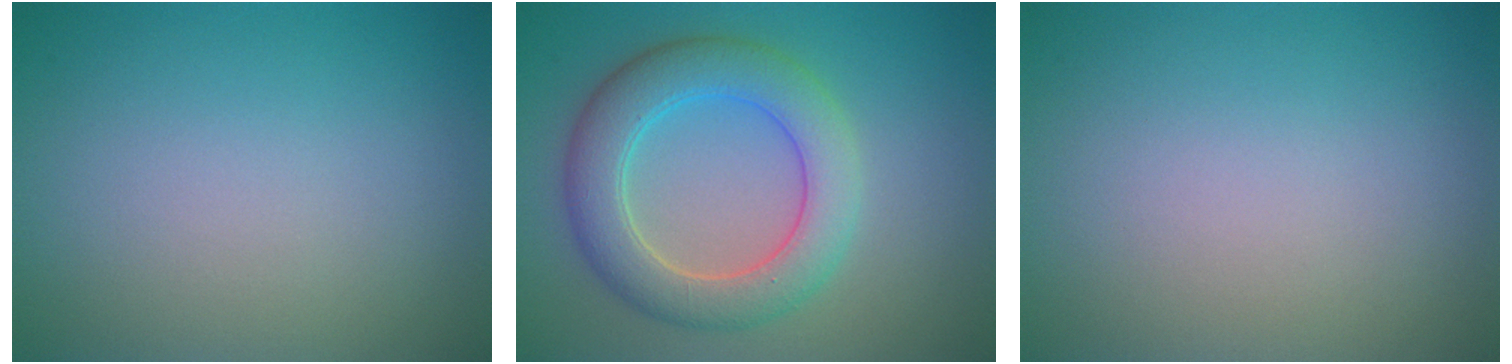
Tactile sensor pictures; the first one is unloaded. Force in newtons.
{"total": 6.1, "press": 6.1, "slide": 0.1}
{"total": 0.0}